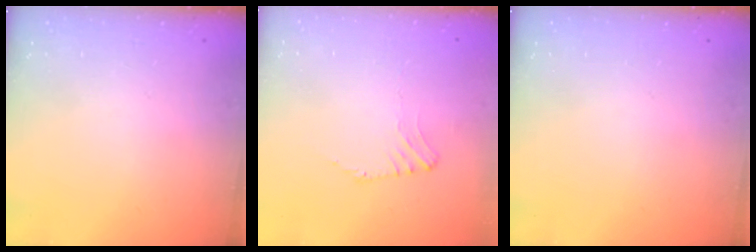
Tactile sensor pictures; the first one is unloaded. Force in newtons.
{"total": 0.0}
{"total": 0.0}